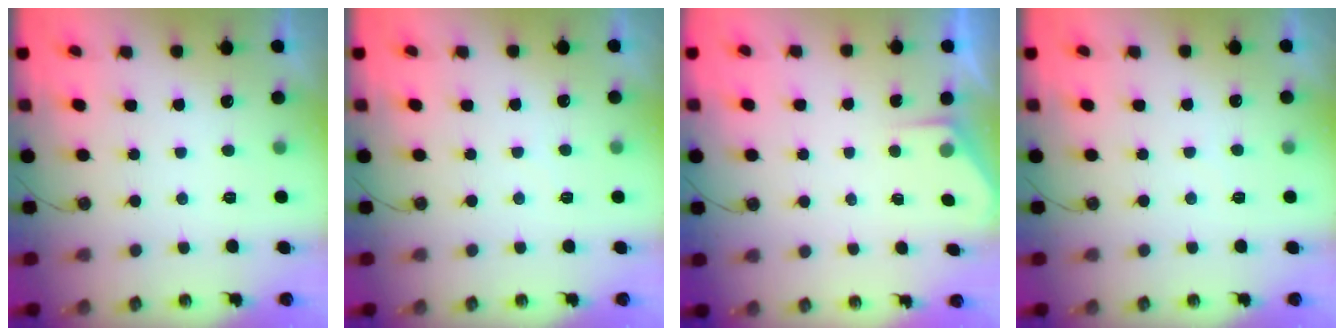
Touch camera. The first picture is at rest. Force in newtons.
{"total": 2.4, "press": 2.4, "slide": 0.4}
{"total": 2.2, "press": 2.2, "slide": 0.3}
{"total": 2.4, "press": 2.4, "slide": 0.4}